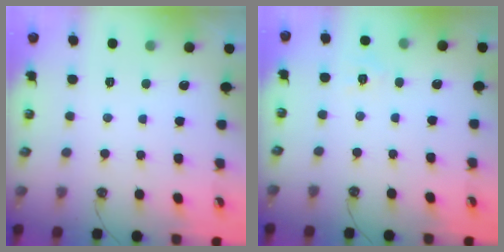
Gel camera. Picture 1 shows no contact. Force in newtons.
{"total": 5.9, "press": 5.9, "slide": 0.7}